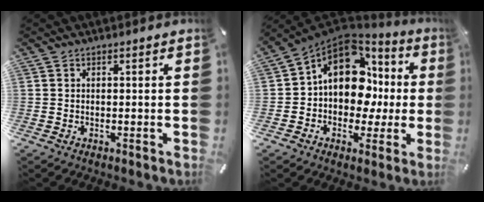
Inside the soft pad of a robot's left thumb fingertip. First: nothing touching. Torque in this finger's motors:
{"motor_torque": [2.46, 2.55, 1.01, 0.60, 0.17]}